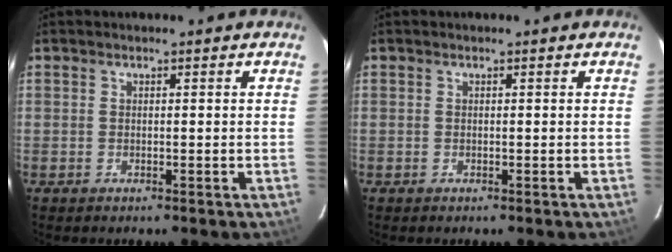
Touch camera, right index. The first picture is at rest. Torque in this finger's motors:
{"motor_torque": [0.00, 0.00, -0.01, -0.01]}